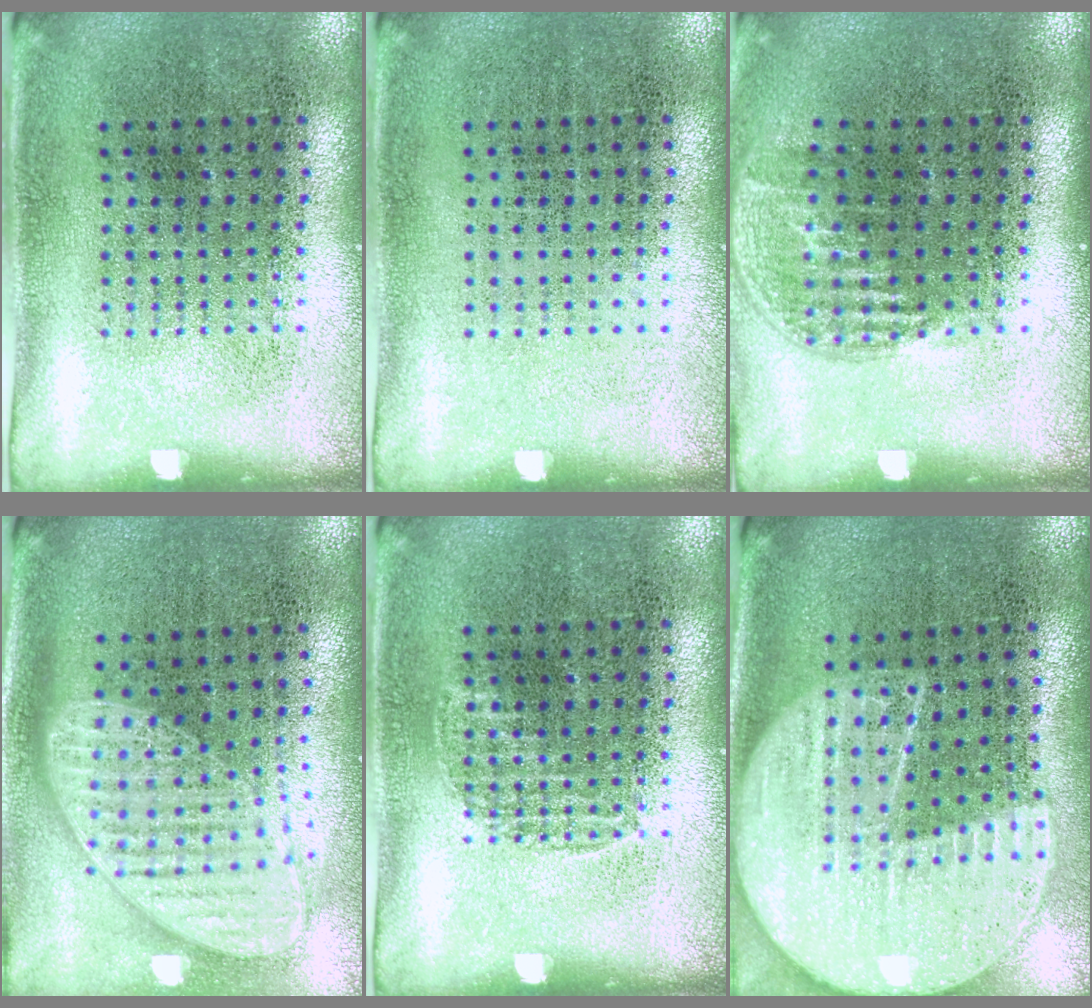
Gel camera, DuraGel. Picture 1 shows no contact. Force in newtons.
{"total": 0.0}
{"total": 1.1, "press": 1.0, "slide": 0.6}
{"total": 2.0, "press": 1.5, "slide": 1.2}
{"total": 0.6, "press": 0.6, "slide": 0.1}
{"total": 2.3, "press": 2.0, "slide": 1.1}